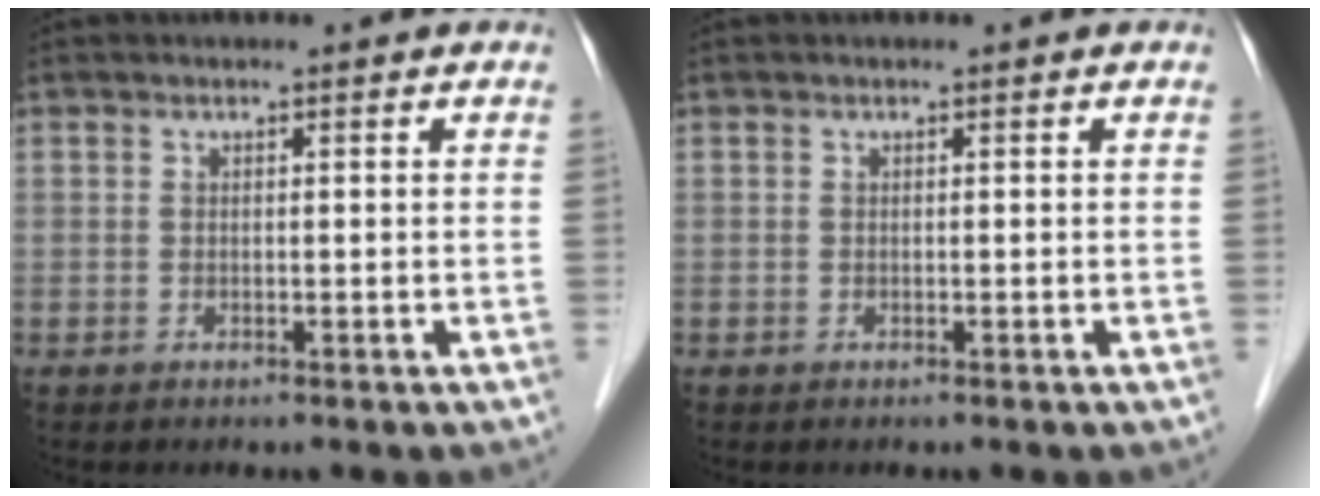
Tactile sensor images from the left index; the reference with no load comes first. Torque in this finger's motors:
{"motor_torque": [-0.03, 0.03, 0.00, 0.00]}